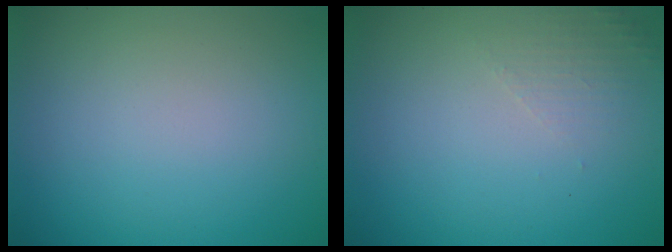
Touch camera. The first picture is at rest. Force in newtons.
{"total": 1.3, "press": 1.2, "slide": 0.4}